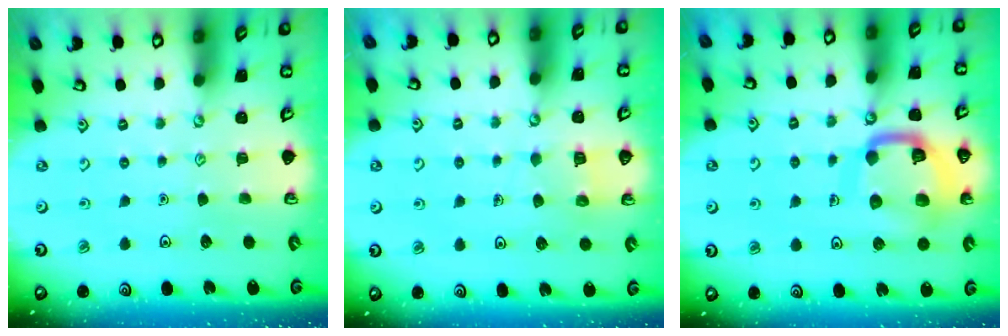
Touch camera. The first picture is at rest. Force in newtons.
{"total": 4.1, "press": 4.1, "slide": 0.4}
{"total": 14.9, "press": 14.8, "slide": 1.5}